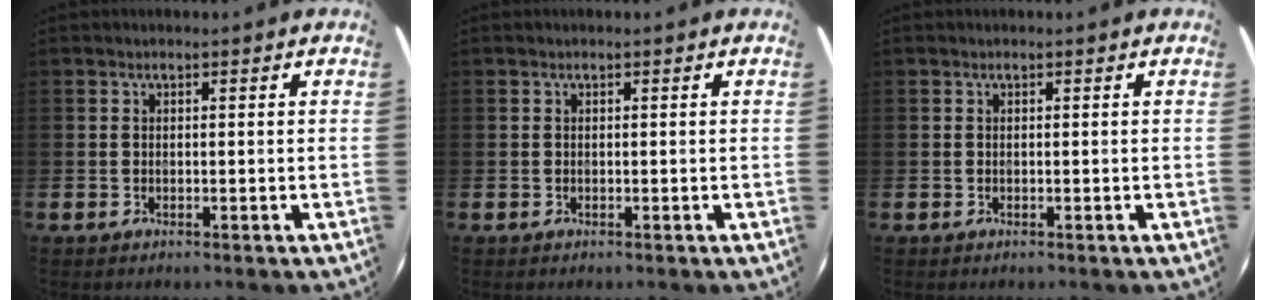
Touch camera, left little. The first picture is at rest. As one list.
[{"total": 0.0}, {"total": 0.0}]